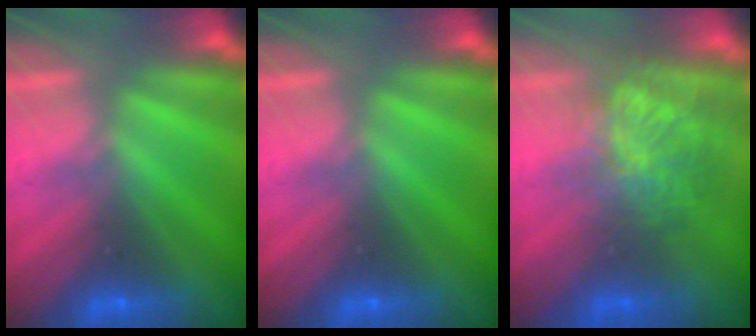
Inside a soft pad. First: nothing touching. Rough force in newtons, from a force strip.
{"total": 0.0}
{"total": 3.7}